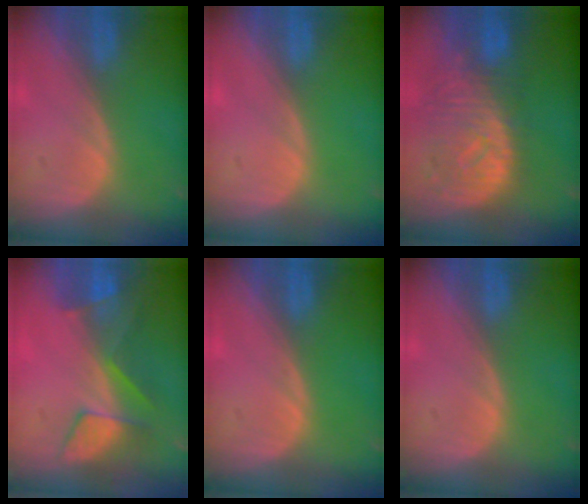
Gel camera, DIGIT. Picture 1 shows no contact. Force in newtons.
{"total": 0.0}
{"total": 11.2, "press": 9.8, "slide": 5.4}
{"total": 8.3, "press": 7.2, "slide": 4.1}
{"total": 0.0}
{"total": 0.0}